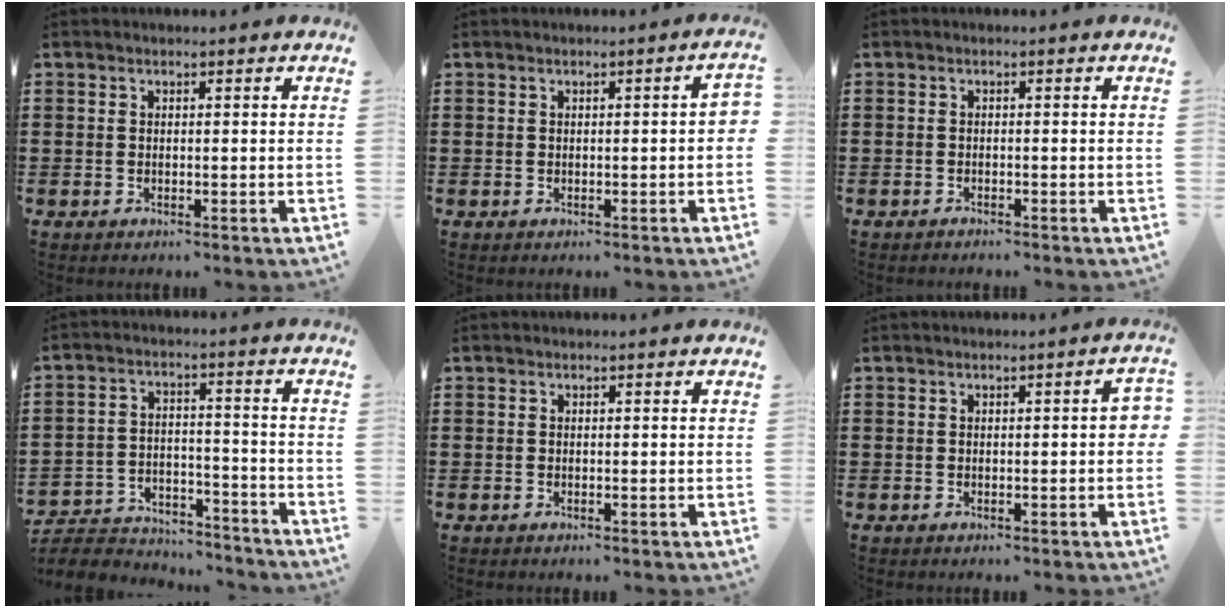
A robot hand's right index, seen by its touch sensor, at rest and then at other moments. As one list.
[{"total": 1.2, "force": [-0.3, 0.2, 1.2], "torque": [-0.019, -0.002, -0.005]}, {"total": 0.8, "force": [-0.8, 0.0, 0.0], "torque": [-0.002, -0.002, -0.016]}, {"total": 5.7, "force": [-5.5, 1.1, 0.7], "torque": [-0.025, 0.009, -0.114]}, {"total": 0.0}, {"total": 1.8, "force": [-0.2, 0.4, 1.7], "torque": [-0.028, 0.001, -0.005]}]